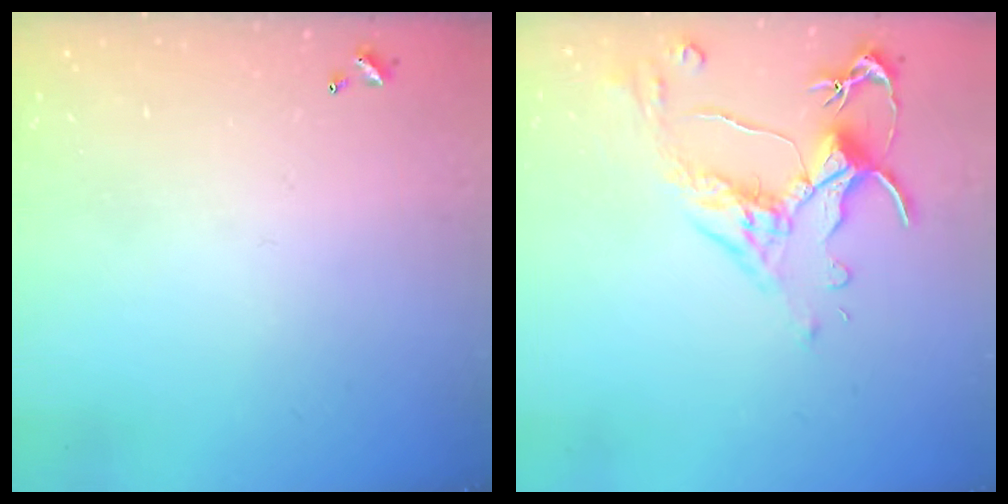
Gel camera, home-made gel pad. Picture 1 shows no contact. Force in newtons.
{"total": 2.5, "press": 2.2, "slide": 1.3}